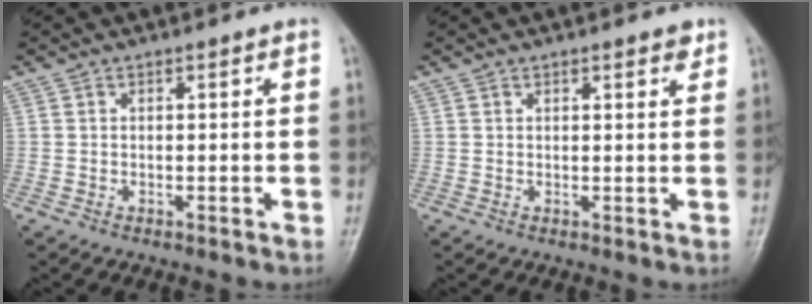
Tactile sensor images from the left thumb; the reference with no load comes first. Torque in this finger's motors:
{"motor_torque": [-0.07, 0.00, 0.02, 0.11, 0.06]}